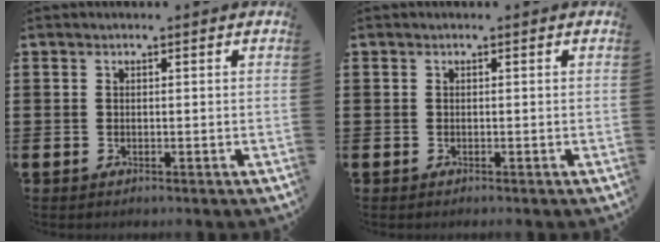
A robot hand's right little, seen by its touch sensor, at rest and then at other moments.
{"total": 0.0}